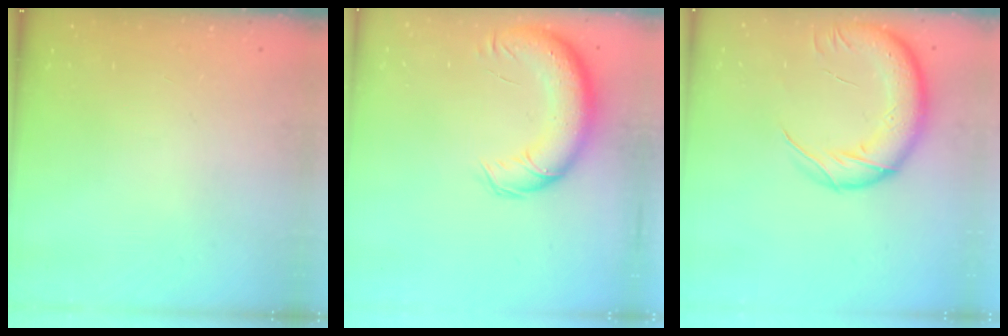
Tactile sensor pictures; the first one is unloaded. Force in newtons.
{"total": 14.8, "press": 14.3, "slide": 3.9}
{"total": 16.9, "press": 16.4, "slide": 3.8}